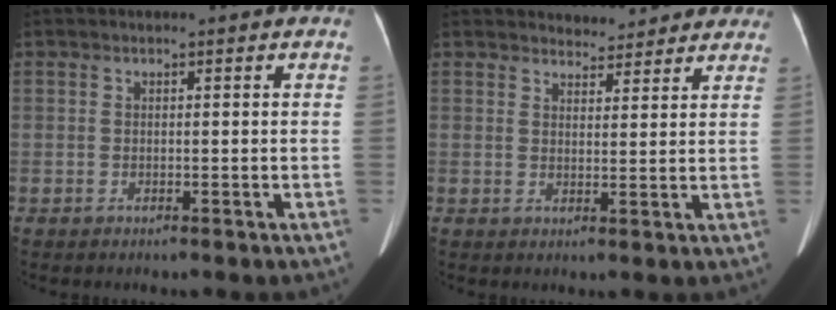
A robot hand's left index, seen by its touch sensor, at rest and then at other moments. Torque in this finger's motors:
{"motor_torque": [0.10, 0.01, -0.11, -0.03]}